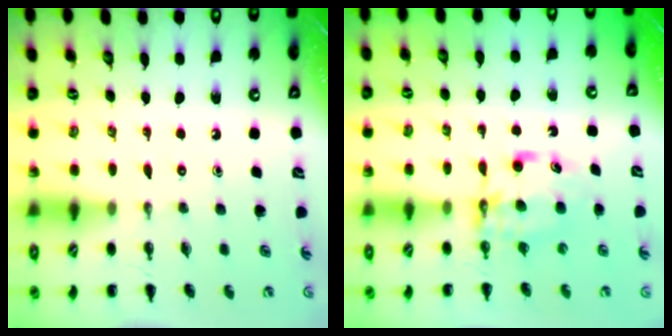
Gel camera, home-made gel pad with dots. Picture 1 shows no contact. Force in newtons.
{"total": 7.6, "press": 7.5, "slide": 0.8}